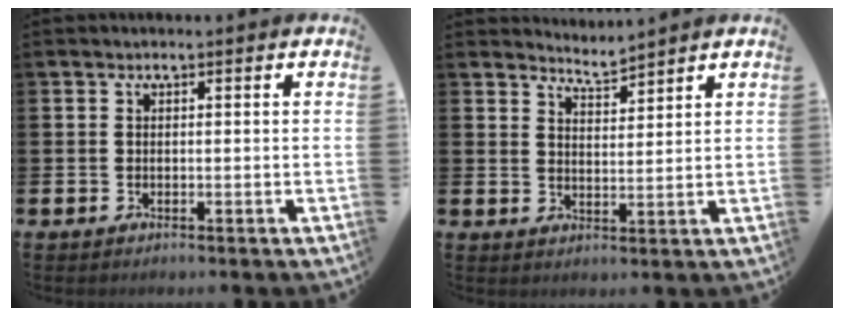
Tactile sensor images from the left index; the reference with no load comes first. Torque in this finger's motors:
{"motor_torque": [-0.20, -0.15, -0.06, 0.00]}